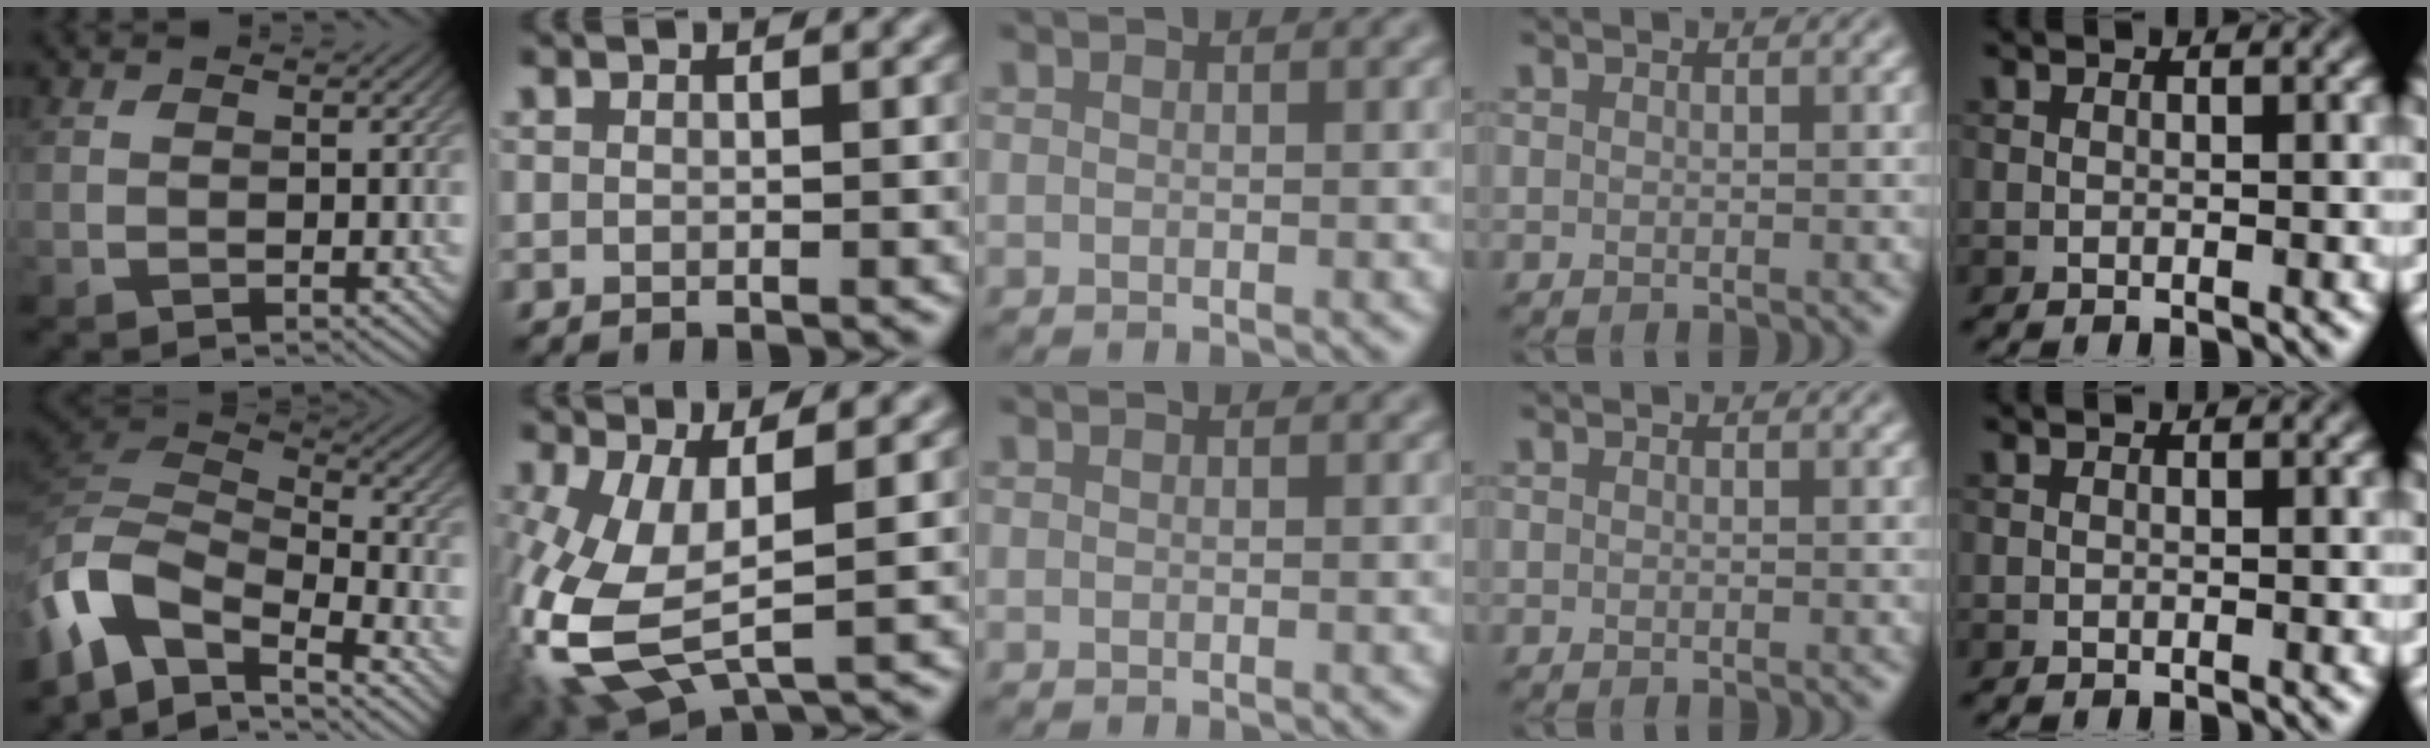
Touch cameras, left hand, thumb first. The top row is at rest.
{"thumb": {"total": 10.6, "force": [-6.1, 4.9, 7.1], "torque": [-0.169, -0.014, -0.129]}, "index": {"total": 10.1, "force": [-1.1, 4.9, 8.8], "torque": [-0.223, -0.019, -0.014]}}